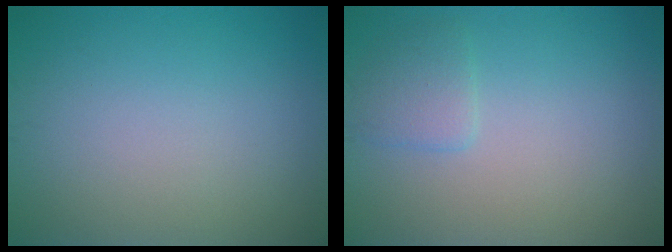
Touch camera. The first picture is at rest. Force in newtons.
{"total": 1.6, "press": 1.6, "slide": 0.1}